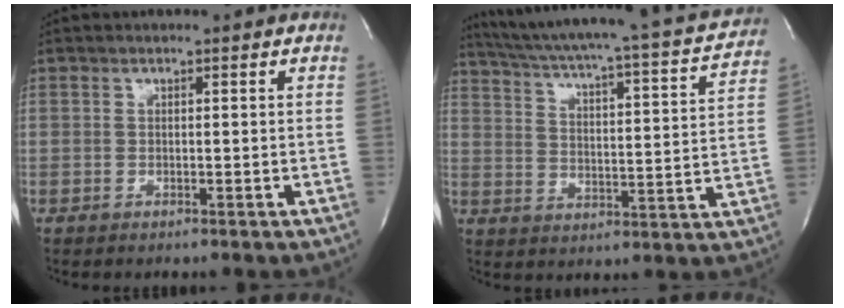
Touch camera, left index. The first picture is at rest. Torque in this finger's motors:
{"motor_torque": [0.41, -0.69, 0.07, 0.10]}